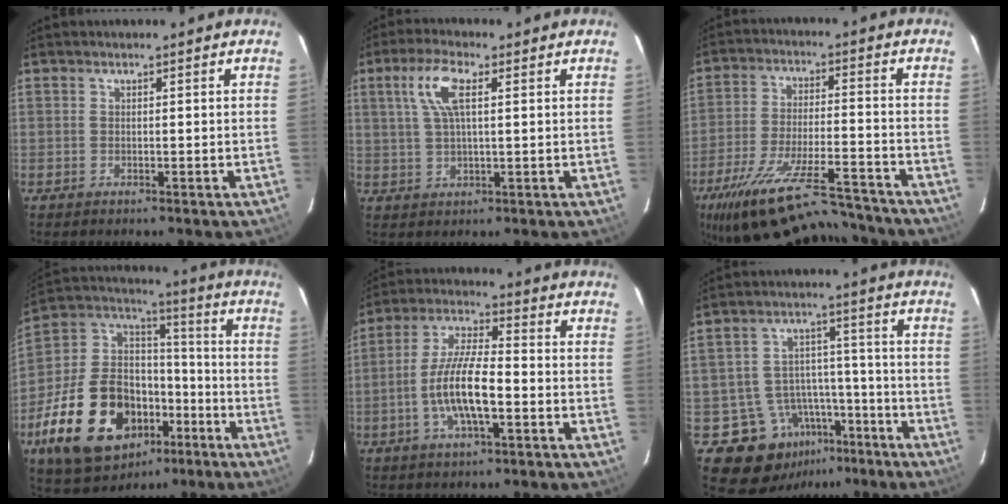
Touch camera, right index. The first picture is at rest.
{"total": 6.9, "force": [2.4, 2.1, 6.1], "torque": [-0.125, 0.012, 0.047]}
{"total": 23.7, "force": [-19.6, 5.8, 11.9], "torque": [-0.232, -0.038, -0.301]}
{"total": 26.7, "force": [-11.8, 16.9, 17.0], "torque": [-0.370, 0.011, -0.180]}
{"total": 10.9, "force": [-3.2, 2.8, 10.0], "torque": [-0.203, 0.004, -0.060]}
{"total": 12.4, "force": [-7.4, 9.4, 3.3], "torque": [-0.072, 0.043, -0.090]}